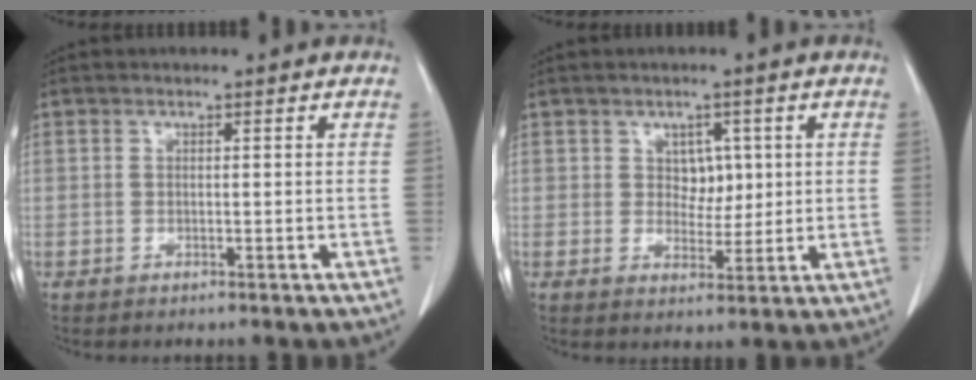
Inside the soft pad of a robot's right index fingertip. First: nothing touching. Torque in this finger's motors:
{"motor_torque": [-0.10, 0.11, 0.00, 0.00]}